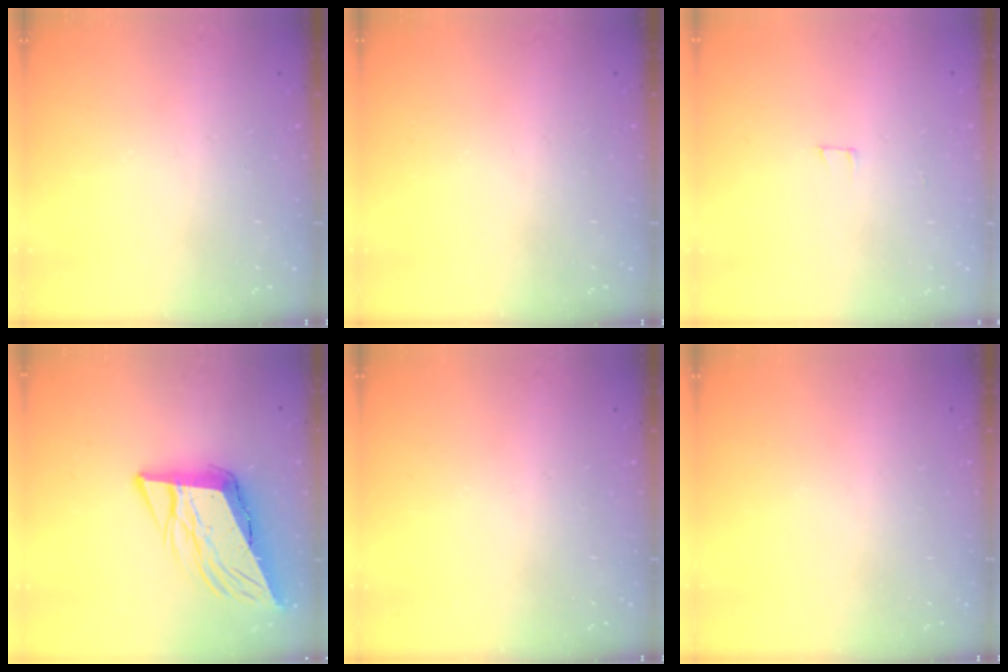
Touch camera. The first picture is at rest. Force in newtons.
{"total": 0.0}
{"total": 2.5, "press": 2.5, "slide": 0.2}
{"total": 12.3, "press": 11.7, "slide": 3.6}
{"total": 0.0}
{"total": 0.0}